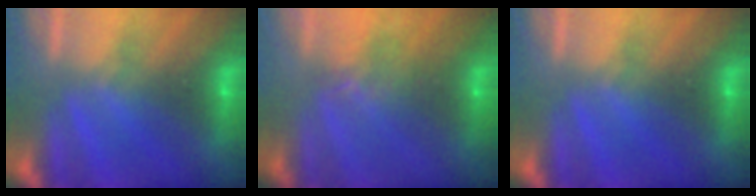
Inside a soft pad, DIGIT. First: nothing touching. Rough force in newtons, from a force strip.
{"total": 3.9}
{"total": 0.0}